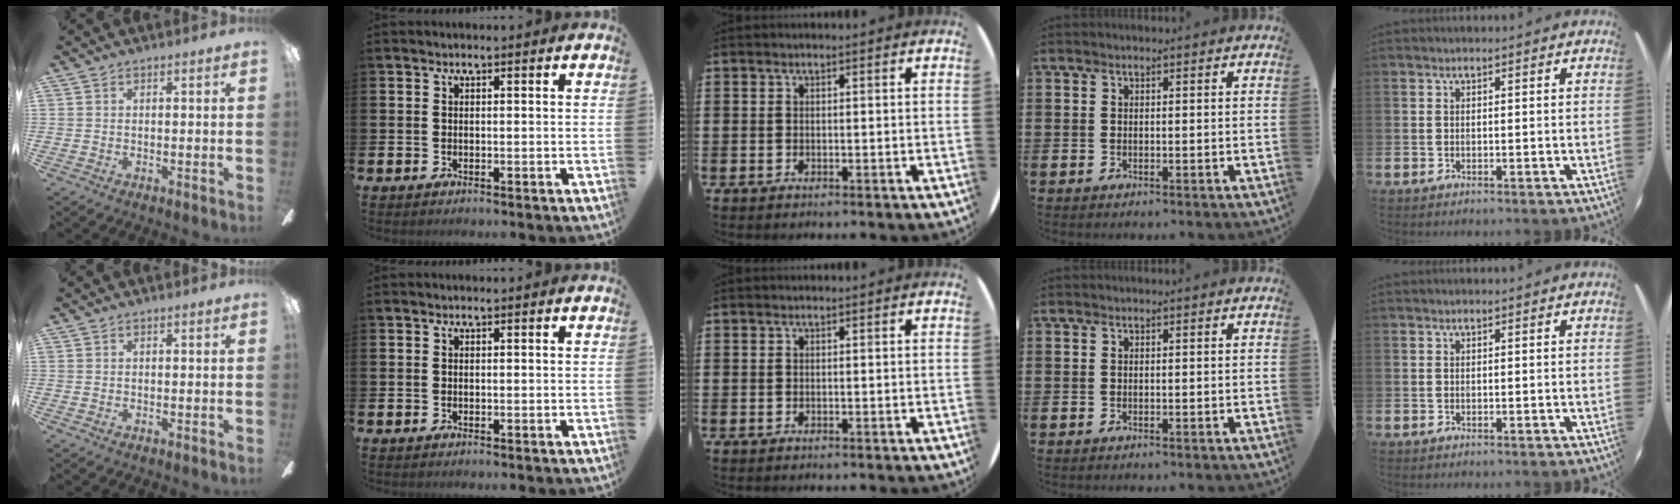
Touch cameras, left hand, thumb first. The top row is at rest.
{}